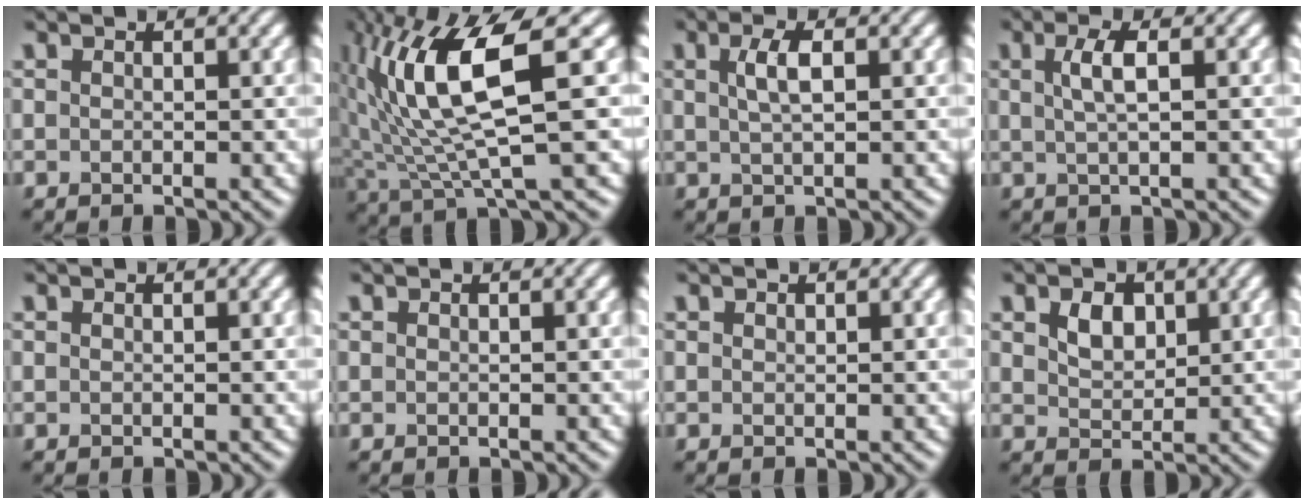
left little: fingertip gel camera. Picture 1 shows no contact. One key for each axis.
{"total": 9.8, "fx": 2.5, "fy": 2.4, "fz": 9.2, "tx": -0.173, "ty": 0.000, "tz": 0.052}
{"total": 2.5, "fx": 0.8, "fy": 0.7, "fz": 2.3, "tx": -0.044, "ty": 0.006, "tz": 0.013}
{"total": 2.6, "fx": 0.6, "fy": 0.7, "fz": 2.4, "tx": -0.046, "ty": 0.005, "tz": 0.011}
{"total": 0.0}
{"total": 0.0}
{"total": 0.0}
{"total": 2.6, "fx": 1.1, "fy": 1.7, "fz": 1.6, "tx": -0.035, "ty": 0.000, "tz": 0.021}